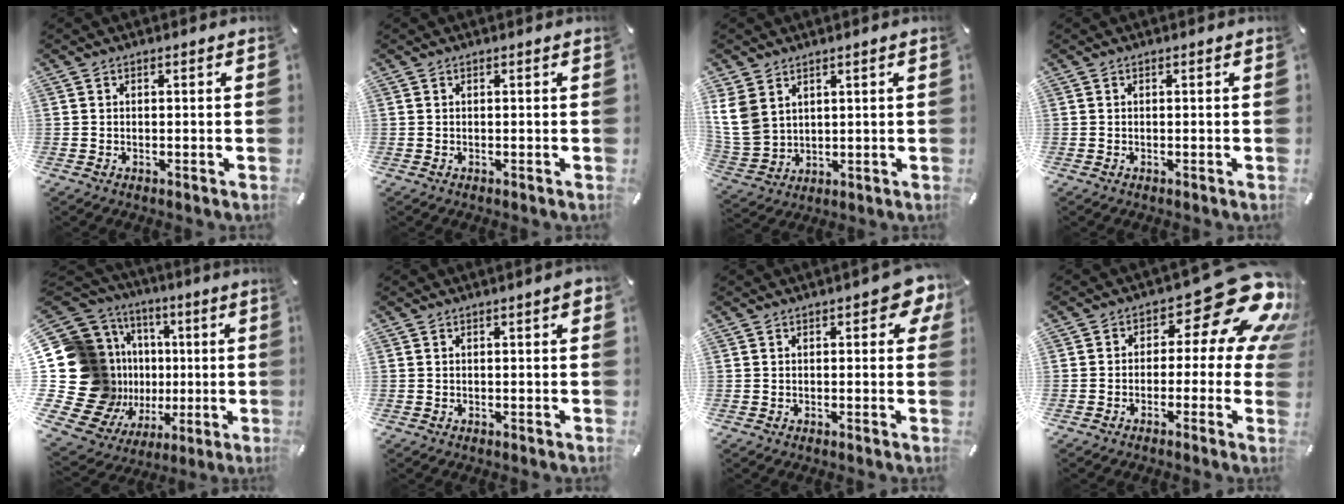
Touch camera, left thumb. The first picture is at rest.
{"total": 0.0}
{"total": 8.8, "force": [3.5, 6.9, 4.1], "torque": [-0.128, -0.013, 0.067]}
{"total": 0.0}
{"total": 23.4, "force": [0.6, 19.0, 13.8], "torque": [-0.254, -0.055, 0.068]}
{"total": 1.8, "force": [0.3, 0.5, 1.7], "torque": [-0.031, 0.005, 0.003]}
{"total": 5.0, "force": [1.7, 2.5, 4.0], "torque": [-0.048, 0.001, 0.024]}
{"total": 18.4, "force": [7.4, 8.3, 14.7], "torque": [-0.185, -0.049, 0.119]}